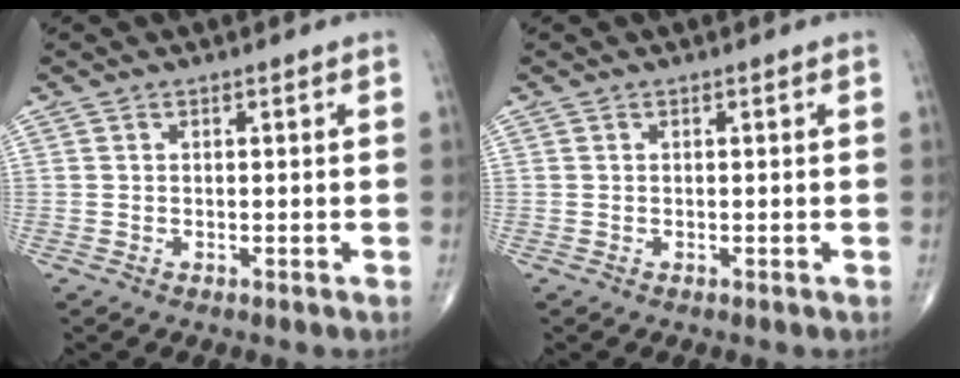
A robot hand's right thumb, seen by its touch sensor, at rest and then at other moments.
{"total": 0.0}